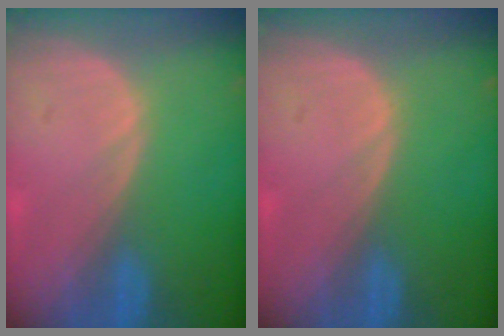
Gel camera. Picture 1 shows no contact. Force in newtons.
{"total": 0.0}